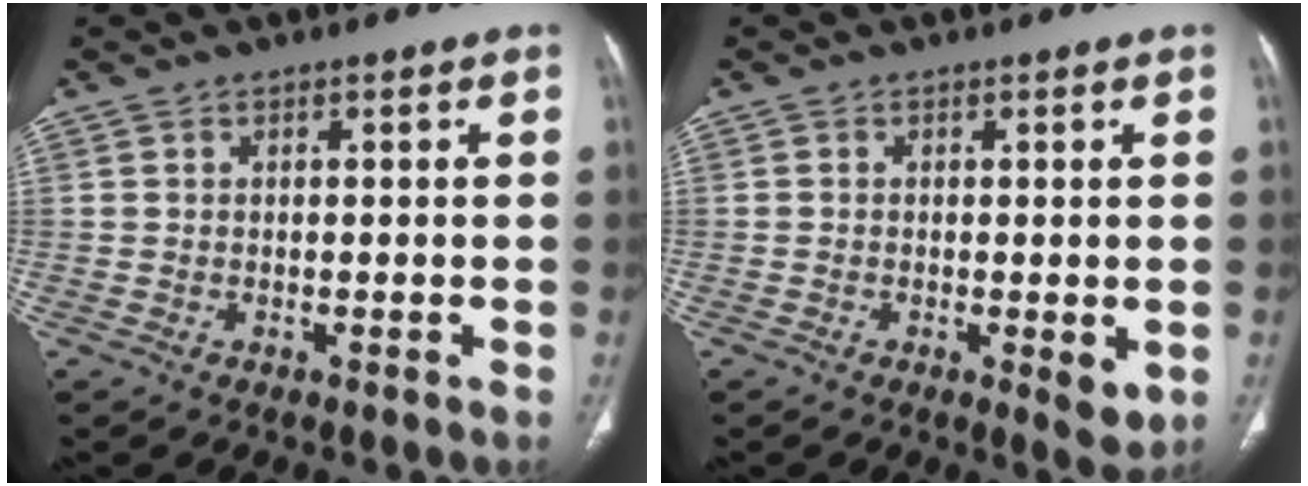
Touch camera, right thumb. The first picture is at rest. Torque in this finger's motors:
{"motor_torque": [0.40, 1.31, -0.21, 0.07, 0.12]}